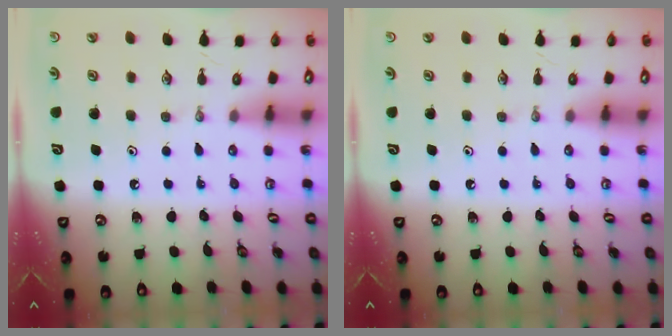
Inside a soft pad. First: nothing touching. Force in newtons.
{"total": 0.0}